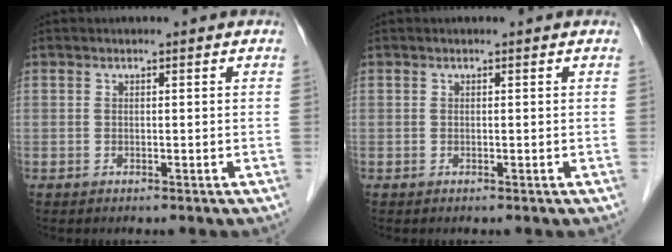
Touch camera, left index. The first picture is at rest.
{"total": 0.0}